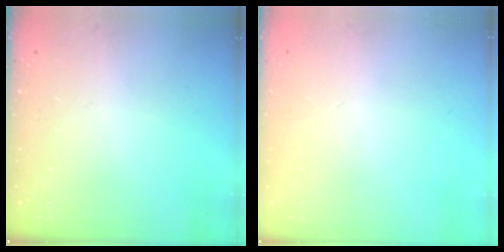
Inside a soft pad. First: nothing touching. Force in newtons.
{"total": 0.0}